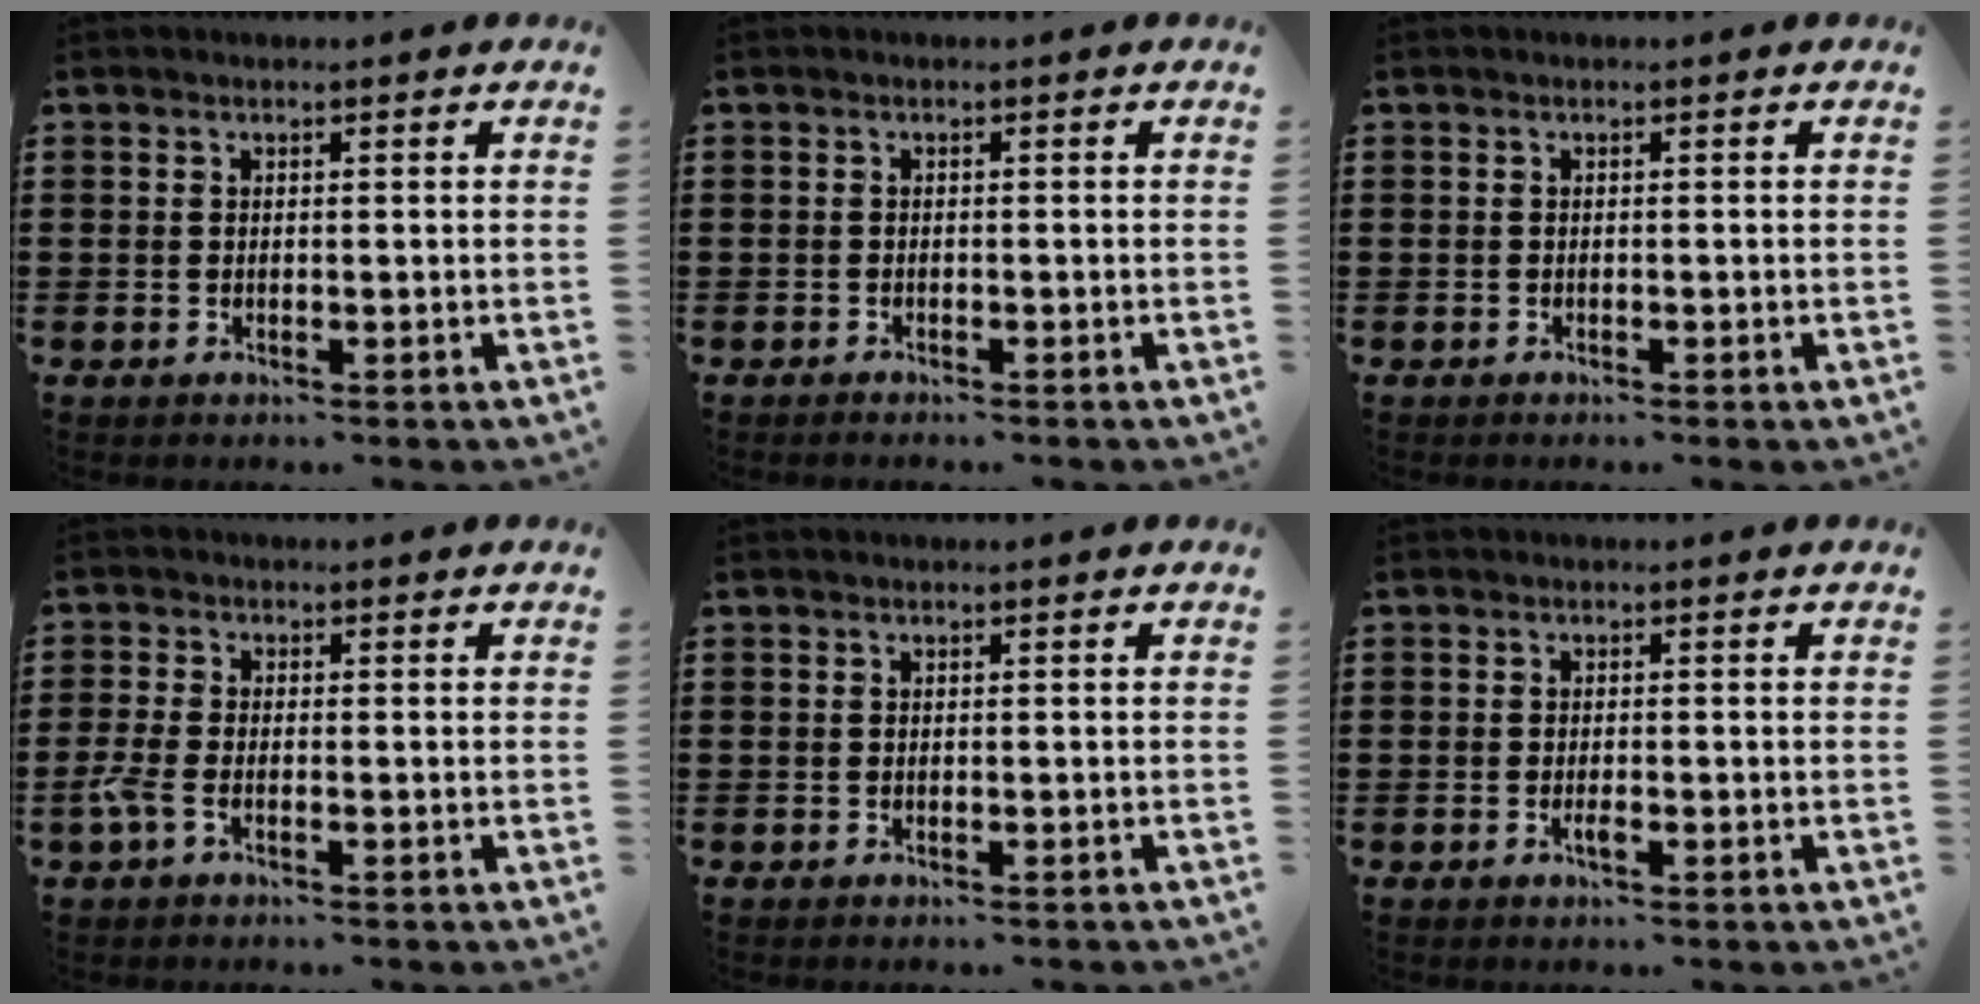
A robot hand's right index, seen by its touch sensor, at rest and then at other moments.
{"total": 0.6, "force": [-0.6, 0.1, 0.0], "torque": [-0.002, 0.001, -0.012]}
{"total": 0.0}
{"total": 2.7, "force": [-1.6, 0.7, 2.0], "torque": [-0.063, -0.008, -0.037]}
{"total": 0.0}
{"total": 1.3, "force": [-0.6, 0.3, 1.1], "torque": [-0.022, -0.003, -0.011]}